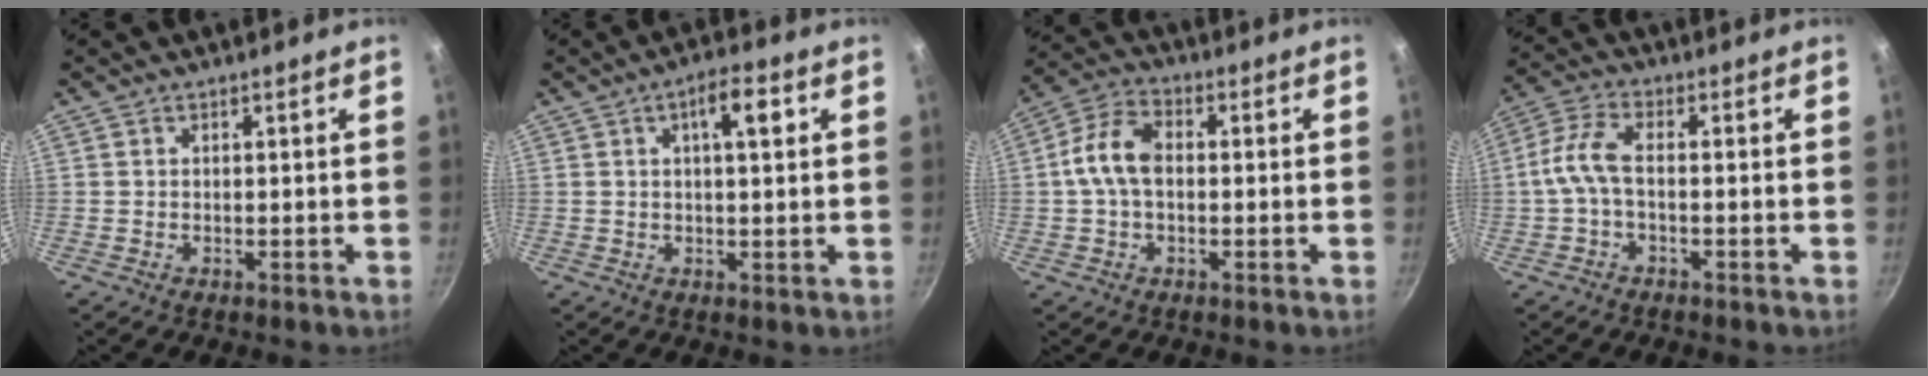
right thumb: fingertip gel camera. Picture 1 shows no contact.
{"total": 6.2, "force": [1.9, 2.1, 5.5], "torque": [-0.075, 0.004, 0.025]}
{"total": 8.8, "force": [0.2, 5.4, 7.0], "torque": [-0.134, 0.029, -0.008]}
{"total": 6.1, "force": [-1.3, 2.6, 5.4], "torque": [-0.131, 0.023, -0.038]}